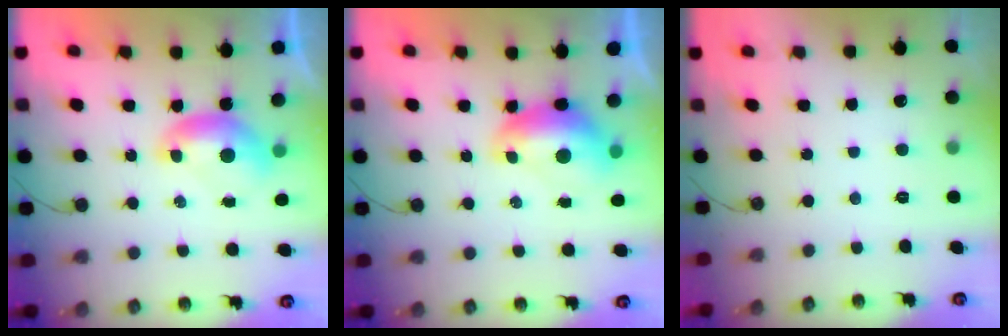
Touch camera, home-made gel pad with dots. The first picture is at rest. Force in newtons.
{"total": 2.8, "press": 2.7, "slide": 0.7}
{"total": 2.8, "press": 2.7, "slide": 0.3}